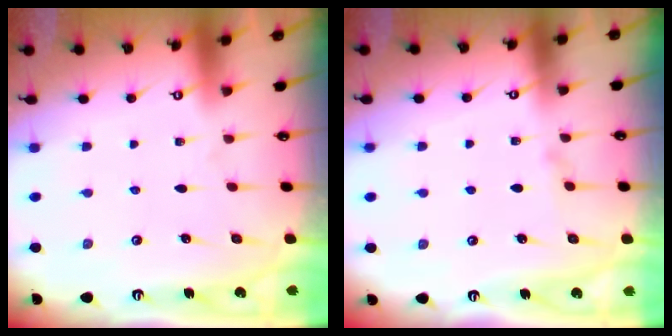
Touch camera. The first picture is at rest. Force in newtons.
{"total": 0.0}